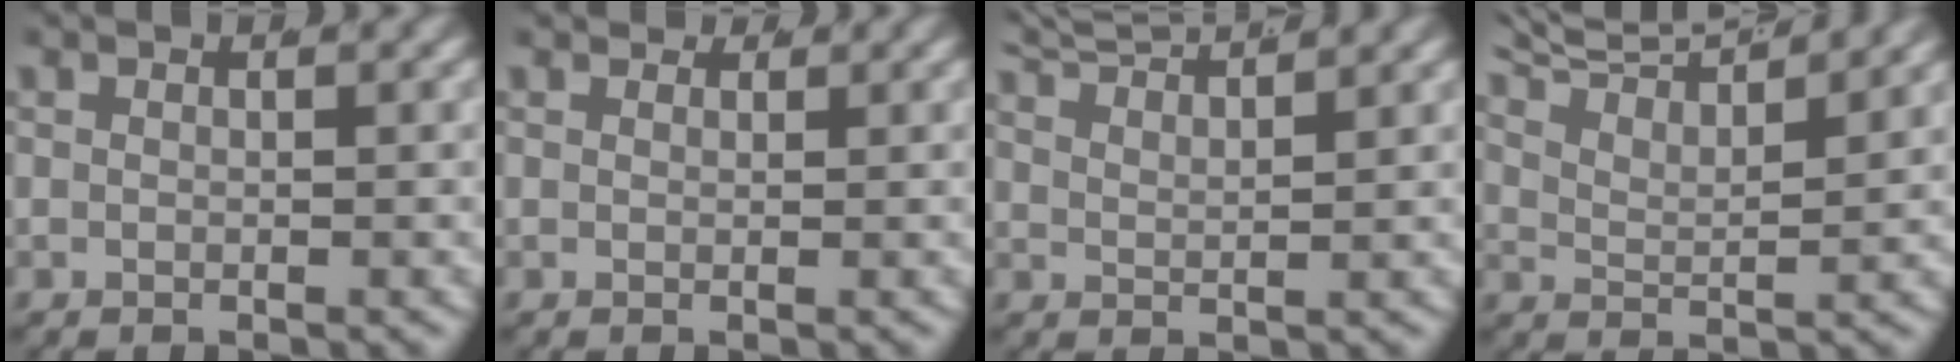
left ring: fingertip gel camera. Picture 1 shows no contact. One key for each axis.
{"total": 0.8, "fx": 0.8, "fy": 0.1, "fz": 0.1, "tx": 0.003, "ty": -0.007, "tz": 0.016}
{"total": 5.3, "fx": 4.9, "fy": 0.6, "fz": 1.8, "tx": -0.036, "ty": 0.007, "tz": 0.087}
{"total": 7.1, "fx": 5.8, "fy": 2.6, "fz": 3.2, "tx": -0.067, "ty": 0.015, "tz": 0.088}